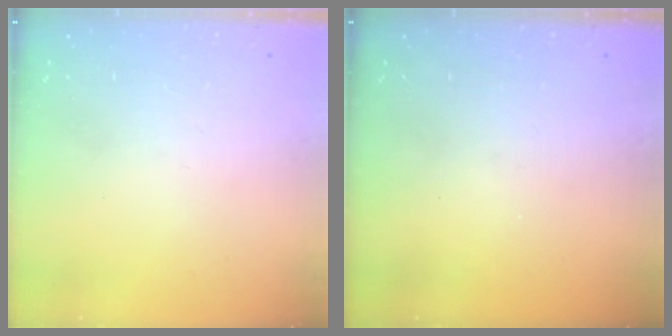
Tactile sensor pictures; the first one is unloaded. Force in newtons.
{"total": 0.0}